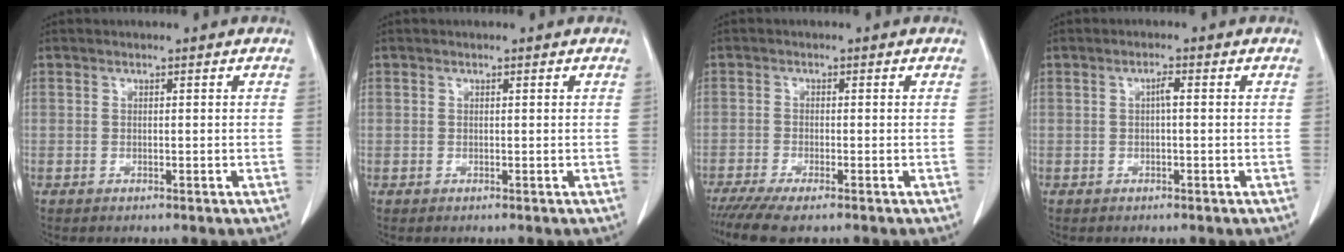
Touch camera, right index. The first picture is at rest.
{"total": 0.5, "force": [0.0, 0.5, -0.1], "torque": [0.011, 0.006, -0.002]}
{"total": 5.8, "force": [-4.4, 0.6, 3.6], "torque": [-0.058, -0.014, -0.074]}
{"total": 1.4, "force": [0.1, 0.2, 1.4], "torque": [-0.025, 0.004, 0.001]}